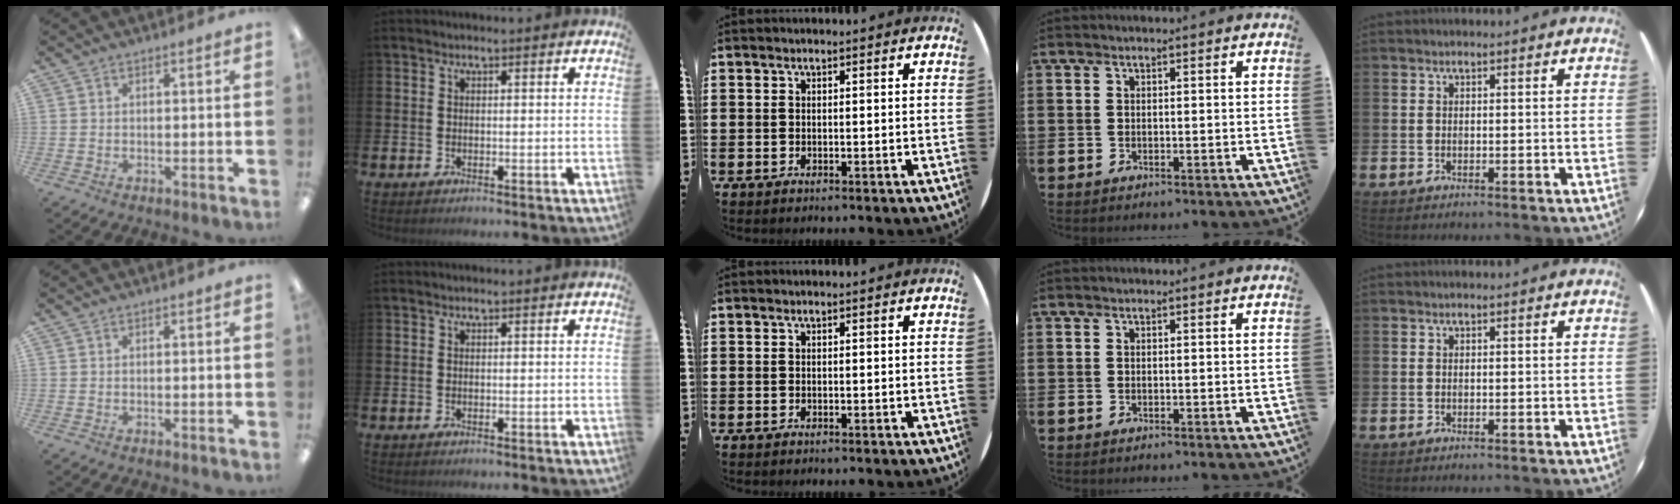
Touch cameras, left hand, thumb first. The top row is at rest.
{}